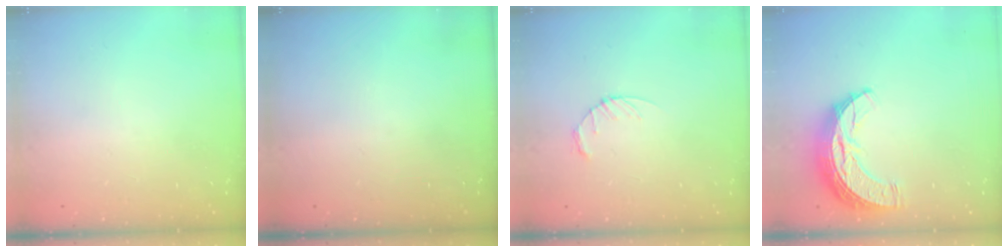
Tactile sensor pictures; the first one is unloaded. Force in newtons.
{"total": 0.0}
{"total": 3.4, "press": 3.4, "slide": 0.5}
{"total": 11.3, "press": 11.2, "slide": 0.7}